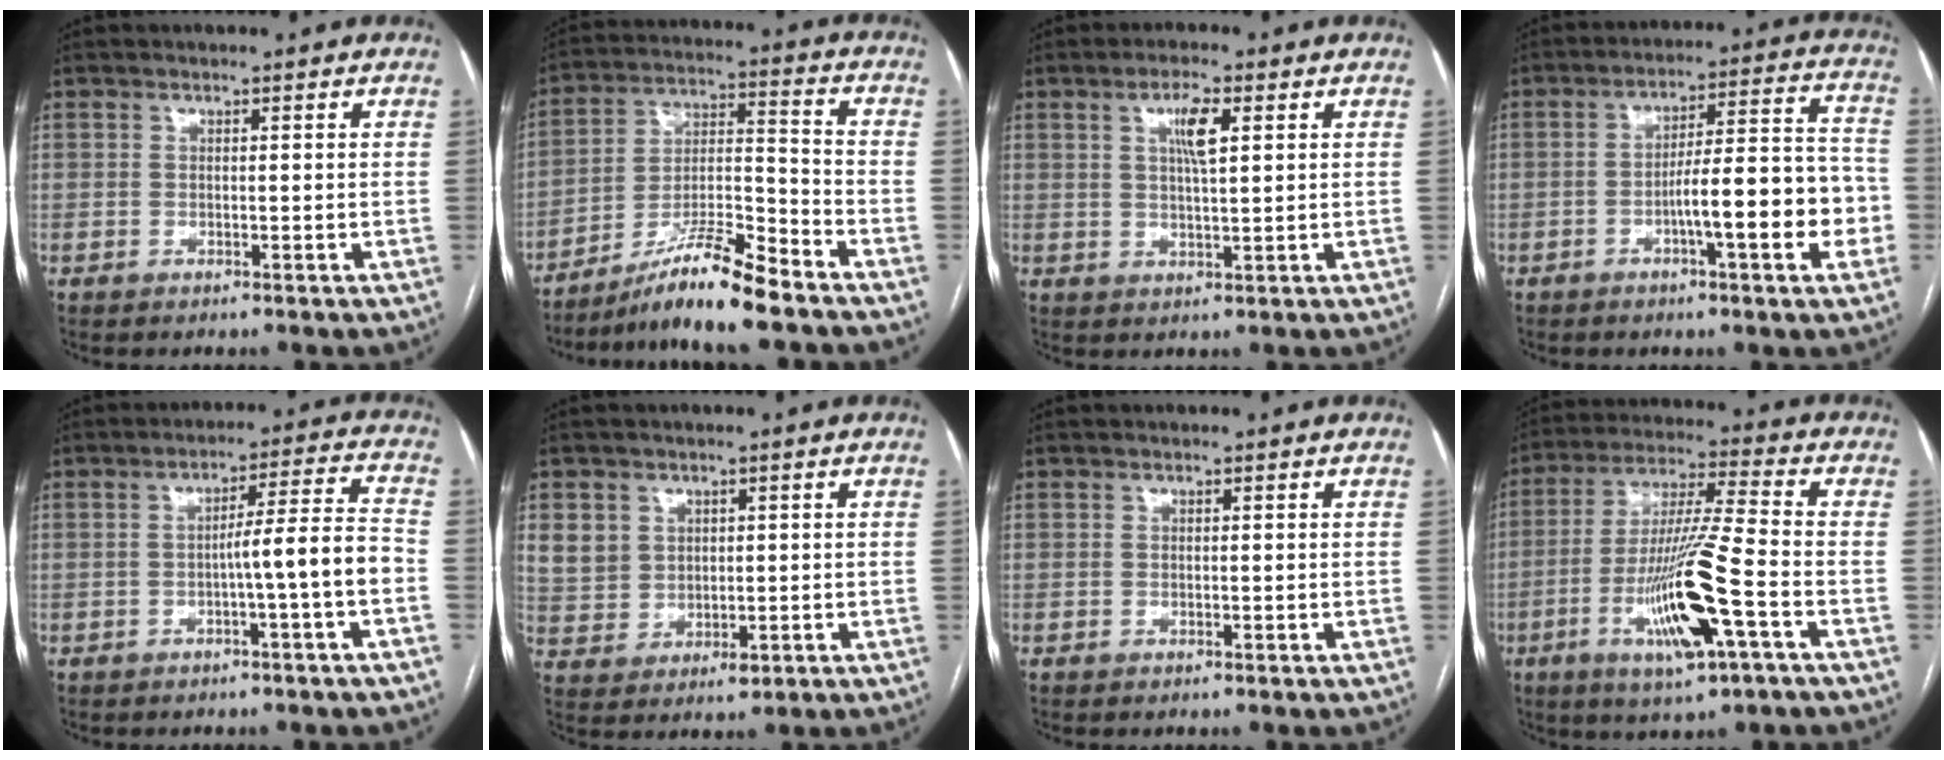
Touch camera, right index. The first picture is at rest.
{"total": 11.6, "force": [-9.2, 0.0, 7.1], "torque": [-0.131, -0.005, -0.162]}
{"total": 4.5, "force": [1.7, 0.7, 4.2], "torque": [-0.078, 0.000, 0.031]}
{"total": 12.9, "force": [-3.9, 2.0, 12.2], "torque": [-0.171, 0.026, -0.054]}
{"total": 7.2, "force": [-2.2, -0.9, 6.8], "torque": [-0.098, 0.017, -0.031]}
{"total": 6.9, "force": [2.4, 6.1, 2.0], "torque": [-0.048, 0.007, 0.061]}
{"total": 0.0}
{"total": 15.2, "force": [-5.4, 0.6, 14.2], "torque": [-0.279, -0.015, -0.096]}